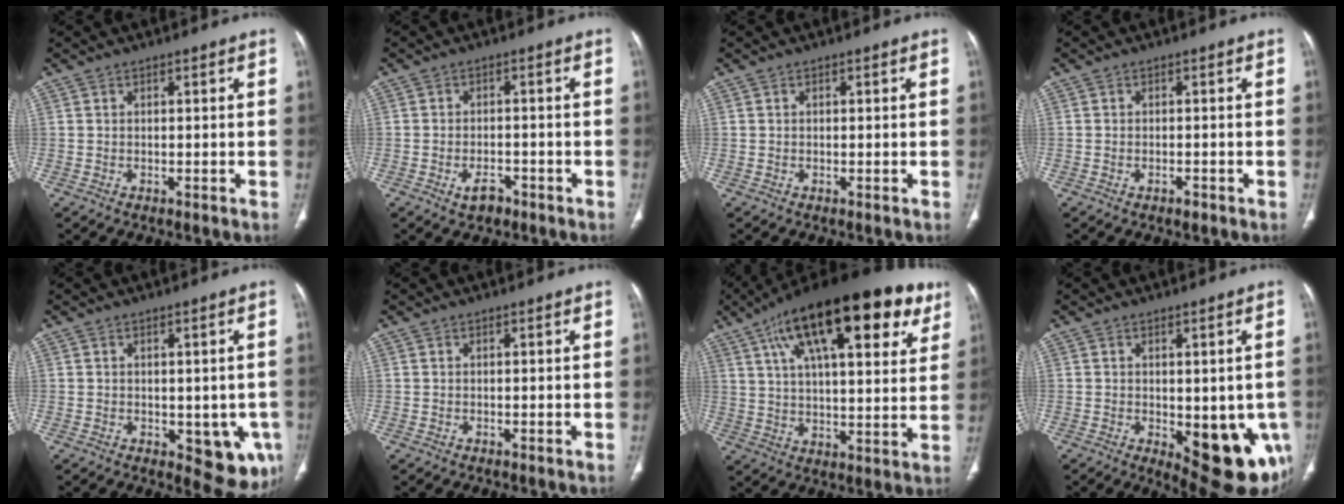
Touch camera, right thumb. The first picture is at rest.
{"total": 3.6, "force": [-2.0, 2.2, 2.1], "torque": [-0.031, 0.011, -0.029]}
{"total": 0.0}
{"total": 1.2, "force": [-0.7, 0.6, 0.7], "torque": [-0.011, 0.003, -0.010]}
{"total": 8.5, "force": [-2.0, 4.6, 6.8], "torque": [-0.044, -0.011, -0.015]}
{"total": 0.0}
{"total": 28.5, "force": [14.2, 10.7, 22.2], "torque": [-0.320, 0.000, 0.215]}
{"total": 14.1, "force": [-4.3, 6.3, 11.9], "torque": [-0.113, -0.009, -0.037]}